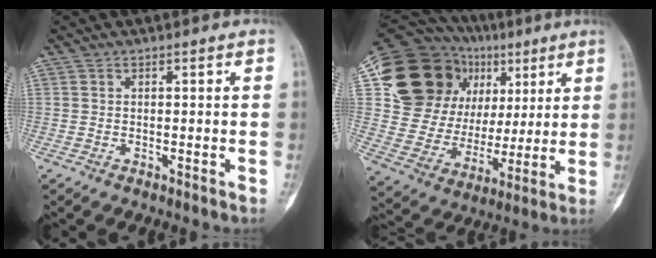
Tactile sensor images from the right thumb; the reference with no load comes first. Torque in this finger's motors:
{"motor_torque": [1.08, 2.11, 0.03, -0.12, -0.10]}